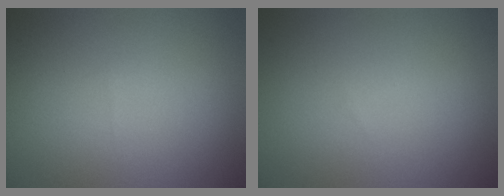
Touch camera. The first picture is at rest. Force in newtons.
{"total": 0.0}